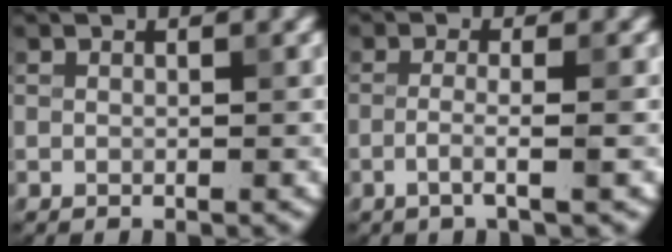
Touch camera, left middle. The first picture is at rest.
{"total": 2.4, "force": [-0.9, 0.4, 2.2], "torque": [-0.033, 0.003, -0.027]}